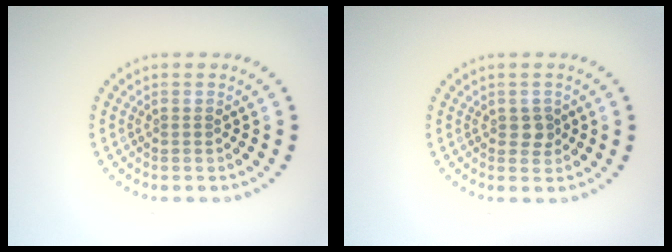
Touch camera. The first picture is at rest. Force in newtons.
{"total": 1.2, "press": 1.2, "slide": 0.3}